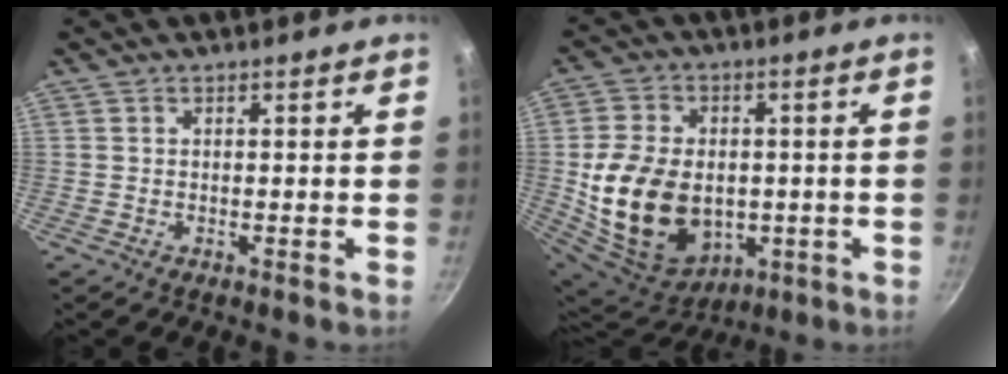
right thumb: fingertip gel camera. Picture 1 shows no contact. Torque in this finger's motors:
{"motor_torque": [-0.45, 1.63, 0.75, 0.68, 0.54]}